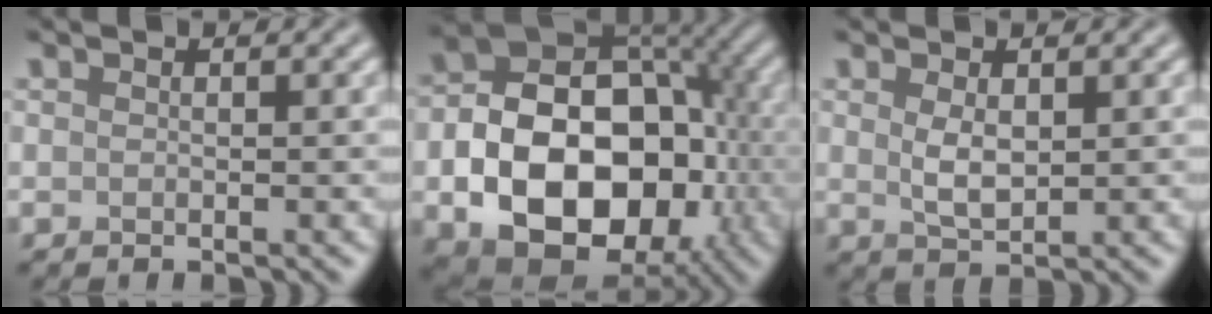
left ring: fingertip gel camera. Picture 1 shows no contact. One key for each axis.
{"total": 15.2, "fx": -3.9, "fy": 10.4, "fz": 10.4, "tx": -0.147, "ty": -0.022, "tz": -0.069}
{"total": 2.4, "fx": 0.6, "fy": 1.2, "fz": 2.0, "tx": -0.044, "ty": -0.003, "tz": 0.015}